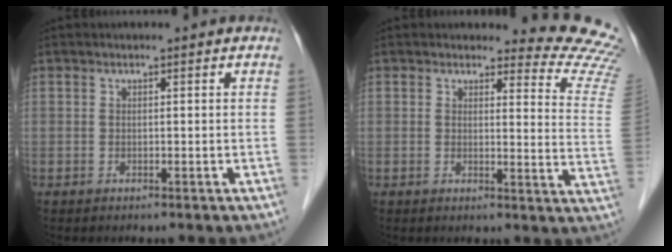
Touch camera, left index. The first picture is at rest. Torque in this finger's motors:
{"motor_torque": [0.29, -0.50, -0.26, -0.16]}